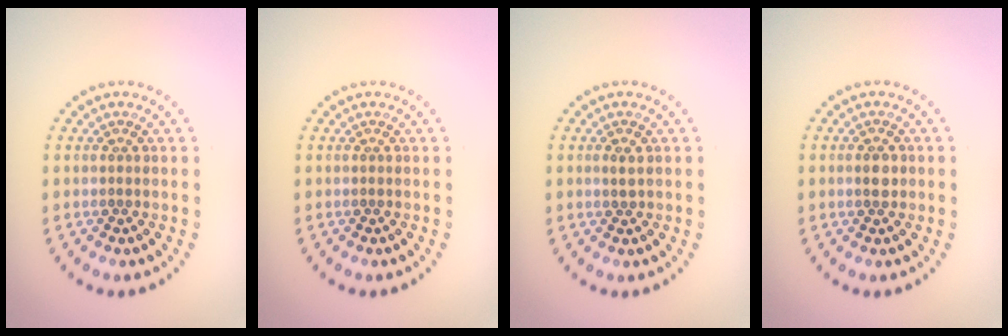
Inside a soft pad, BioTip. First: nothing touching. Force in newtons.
{"total": 0.0}
{"total": 1.0, "press": 1.0, "slide": 0.4}
{"total": 1.5, "press": 1.5, "slide": 0.2}